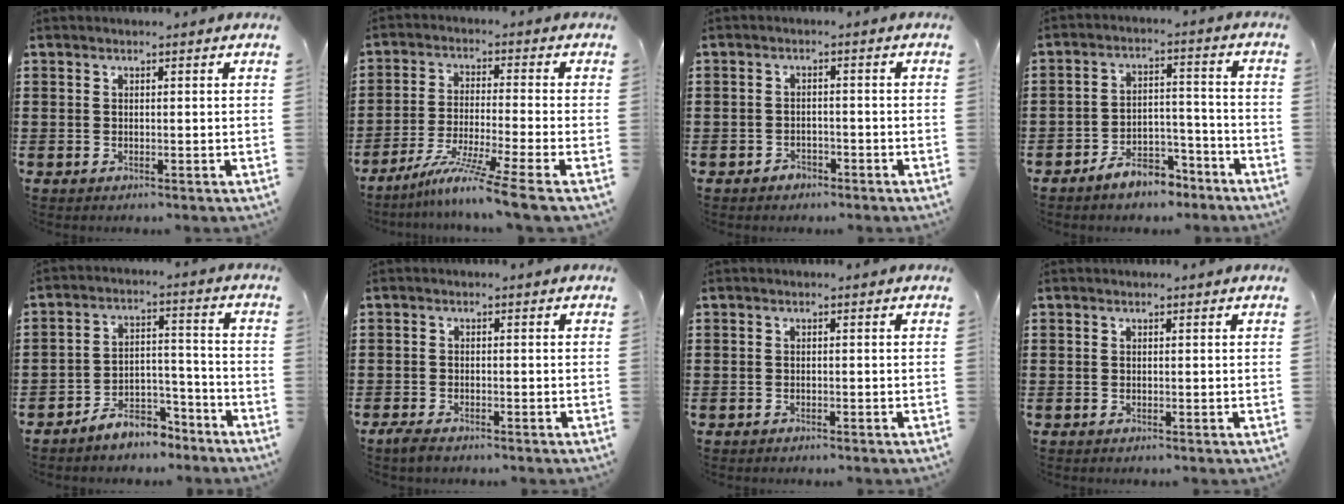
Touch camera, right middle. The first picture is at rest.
{"total": 8.4, "force": [-6.6, -0.9, 5.2], "torque": [-0.102, -0.015, -0.131]}
{"total": 1.8, "force": [-1.5, 0.9, 0.0], "torque": [-0.007, 0.003, -0.036]}
{"total": 6.1, "force": [-5.4, 2.1, 1.8], "torque": [-0.024, 0.021, -0.103]}
{"total": 6.3, "force": [-5.8, 2.2, 1.2], "torque": [-0.017, 0.022, -0.114]}
{"total": 1.7, "force": [-1.4, 0.4, 0.9], "torque": [-0.032, -0.006, -0.032]}
{"total": 0.8, "force": [-0.7, 0.3, 0.1], "torque": [-0.002, 0.002, -0.016]}
{"total": 0.0}